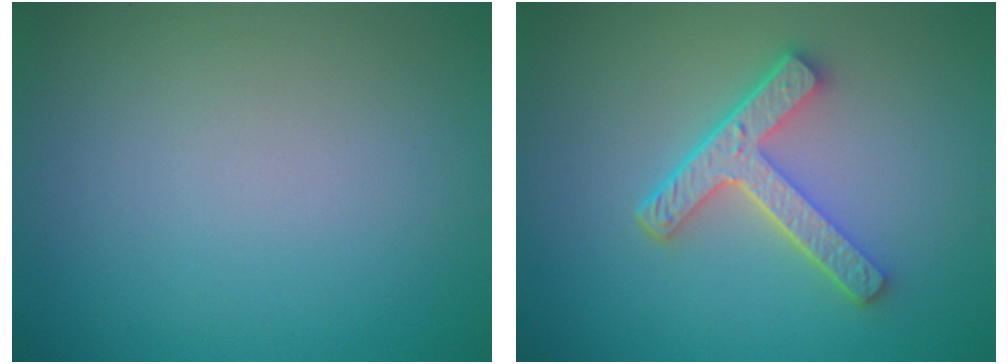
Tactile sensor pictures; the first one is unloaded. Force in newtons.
{"total": 4.7, "press": 3.6, "slide": 3.0}